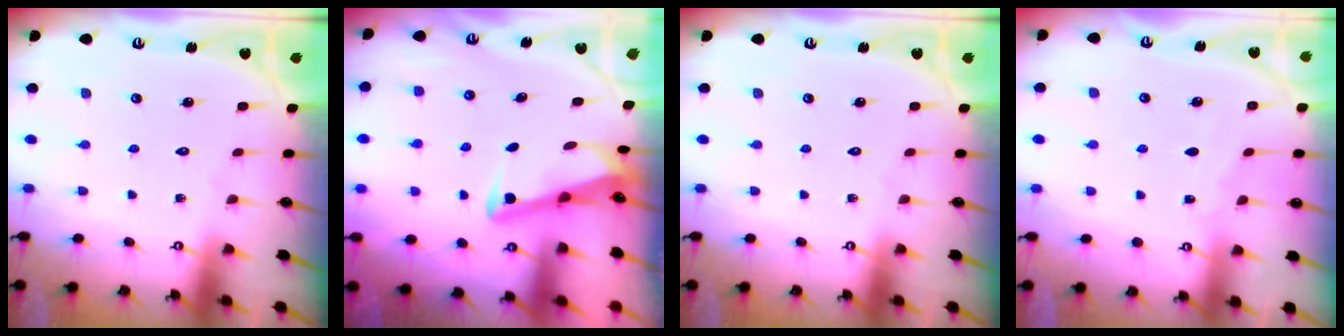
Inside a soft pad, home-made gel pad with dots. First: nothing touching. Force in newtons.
{"total": 3.3, "press": 3.3, "slide": 0.4}
{"total": 0.0}
{"total": 3.0, "press": 3.0, "slide": 0.4}